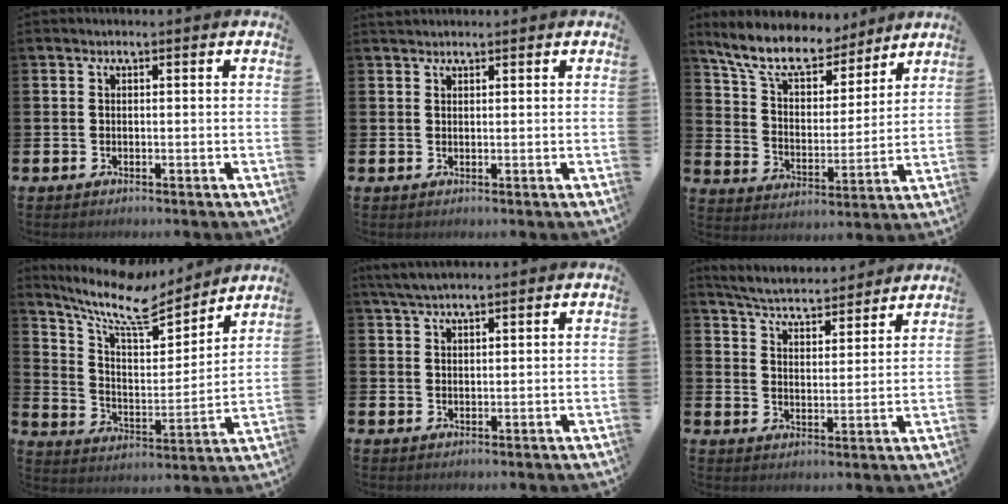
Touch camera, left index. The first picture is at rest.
{"total": 1.5, "force": [1.4, 0.4, 0.1], "torque": [0.006, 0.000, 0.024]}
{"total": 10.3, "force": [8.9, 3.5, 3.7], "torque": [-0.109, -0.052, 0.159]}
{"total": 11.0, "force": [9.1, 3.3, 5.4], "torque": [-0.132, -0.058, 0.153]}
{"total": 3.5, "force": [3.1, 0.7, 1.5], "torque": [-0.034, -0.002, 0.057]}
{"total": 5.5, "force": [5.4, 0.7, 0.7], "torque": [-0.039, -0.039, 0.094]}